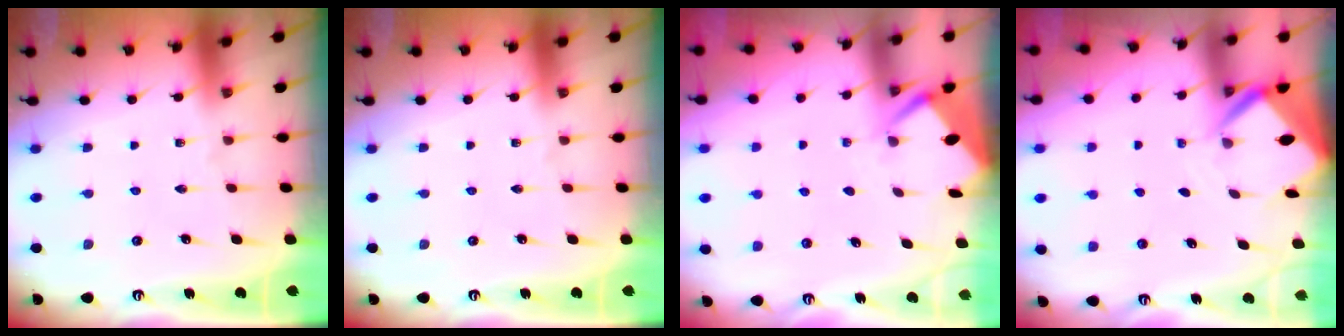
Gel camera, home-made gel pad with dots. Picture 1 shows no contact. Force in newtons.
{"total": 0.0}
{"total": 2.7, "press": 2.7, "slide": 0.4}
{"total": 3.0, "press": 3.0, "slide": 0.2}